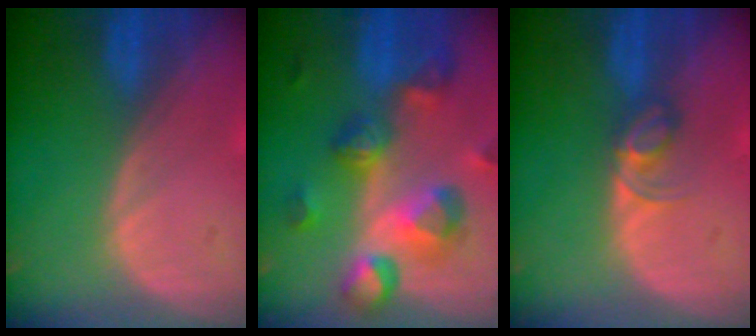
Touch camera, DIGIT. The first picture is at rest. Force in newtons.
{"total": 10.7, "press": 9.6, "slide": 4.7}
{"total": 3.3, "press": 3.2, "slide": 0.4}